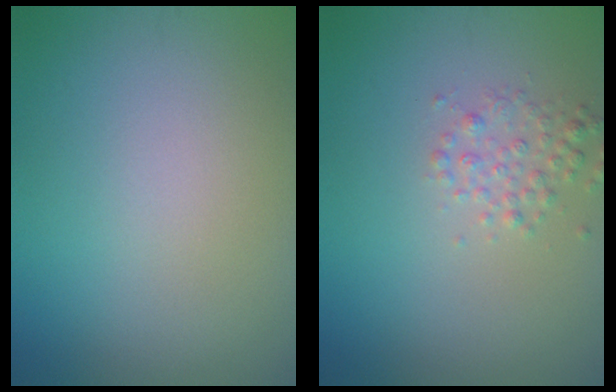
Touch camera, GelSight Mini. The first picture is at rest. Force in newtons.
{"total": 1.8, "press": 1.8, "slide": 0.0}